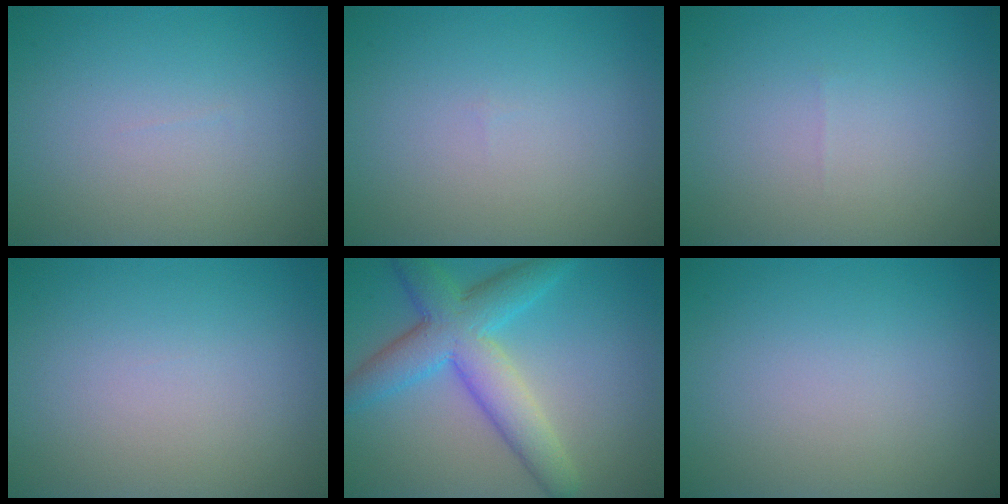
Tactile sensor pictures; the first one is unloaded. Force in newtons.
{"total": 0.0}
{"total": 0.0}
{"total": 0.0}
{"total": 6.9, "press": 6.9, "slide": 0.2}
{"total": 0.0}